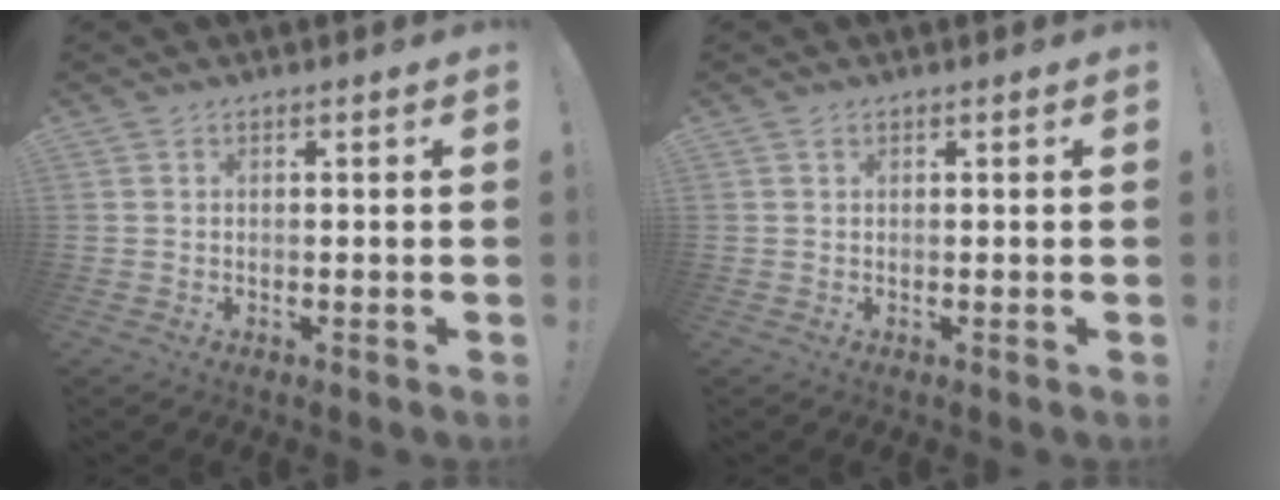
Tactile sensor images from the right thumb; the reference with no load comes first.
{"total": 0.6, "force": [0.4, 0.3, 0.1], "torque": [0.001, -0.001, 0.007]}